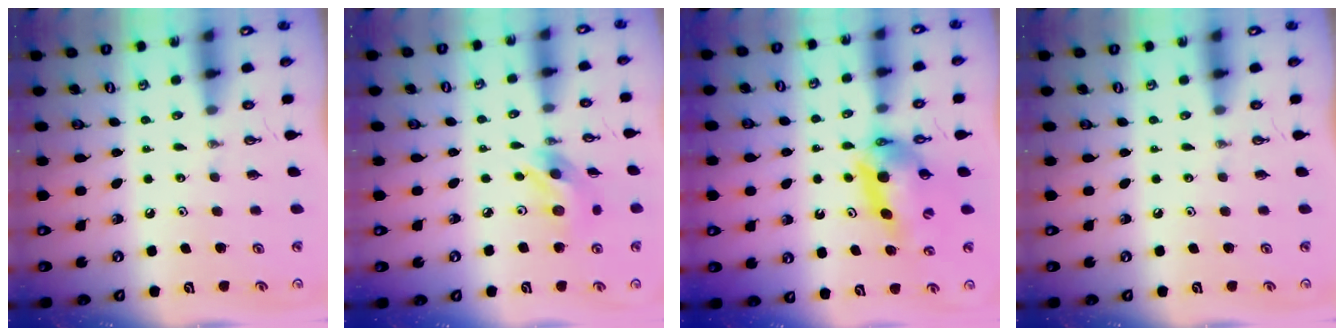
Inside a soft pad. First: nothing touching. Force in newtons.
{"total": 10.8, "press": 10.7, "slide": 0.8}
{"total": 11.0, "press": 10.9, "slide": 1.1}
{"total": 0.0}